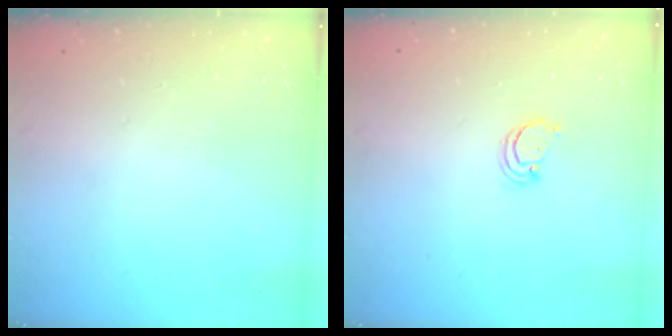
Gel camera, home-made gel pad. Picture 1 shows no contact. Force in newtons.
{"total": 2.4, "press": 2.4, "slide": 0.2}